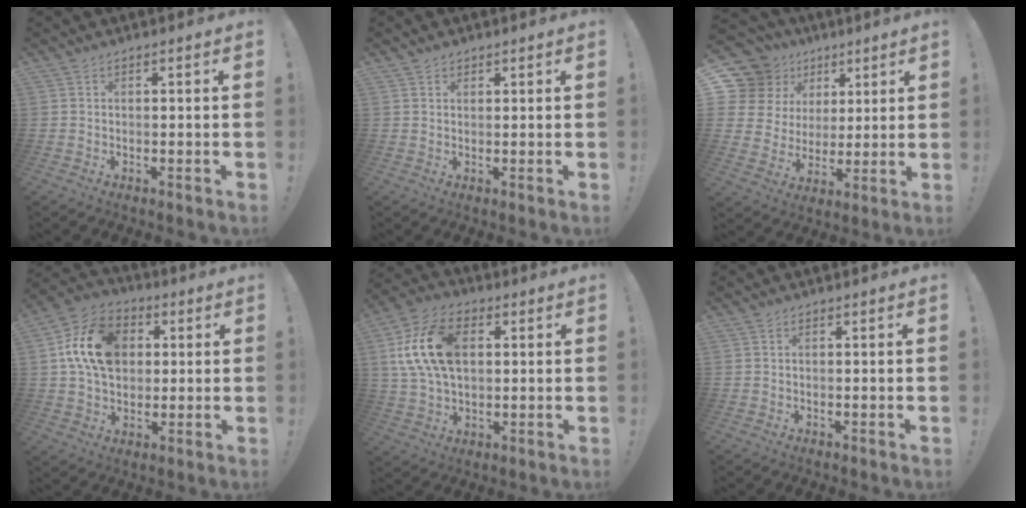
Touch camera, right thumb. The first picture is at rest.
{"total": 1.3, "force": [1.1, 0.7, 0.2], "torque": [0.009, -0.007, 0.018]}
{"total": 12.8, "force": [6.2, 10.5, 3.8], "torque": [-0.073, -0.036, 0.140]}
{"total": 17.8, "force": [3.9, 13.3, 11.2], "torque": [-0.179, 0.000, 0.080]}
{"total": 18.2, "force": [3.8, 12.0, 13.2], "torque": [-0.239, 0.003, 0.068]}
{"total": 0.0}